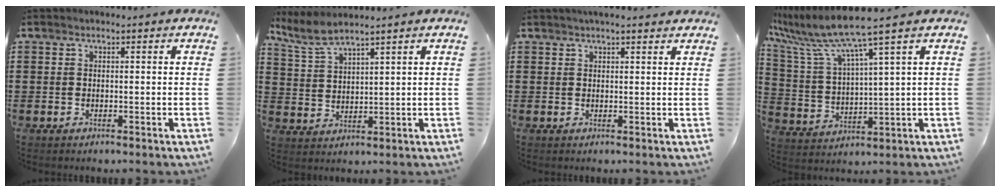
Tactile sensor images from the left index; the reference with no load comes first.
{"total": 4.6, "force": [4.0, 0.4, 2.3], "torque": [-0.057, -0.008, 0.071]}
{"total": 1.7, "force": [1.5, 0.2, 0.8], "torque": [-0.020, 0.003, 0.028]}
{"total": 8.6, "force": [6.7, -0.4, 5.4], "torque": [-0.141, -0.041, 0.107]}